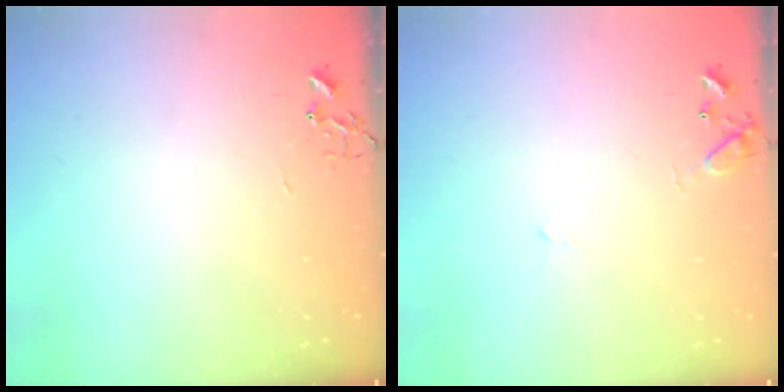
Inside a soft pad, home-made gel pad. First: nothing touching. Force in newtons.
{"total": 8.6, "press": 8.5, "slide": 1.1}